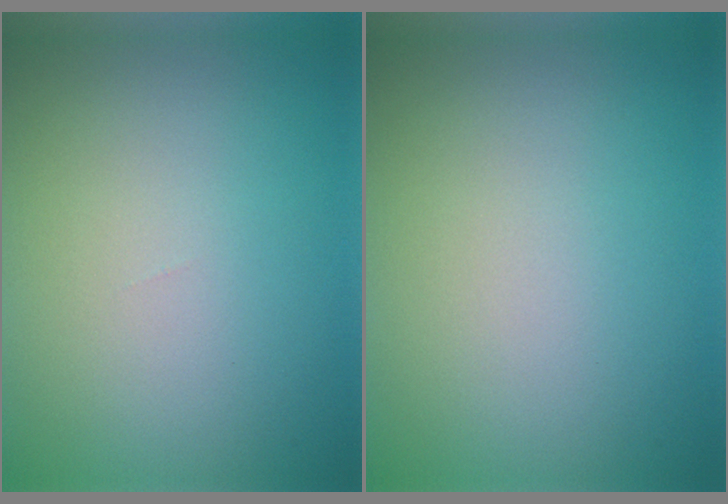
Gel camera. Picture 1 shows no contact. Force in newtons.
{"total": 0.0}